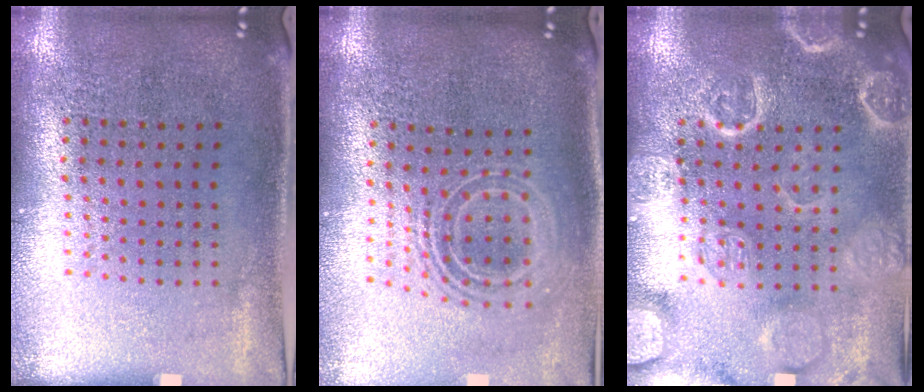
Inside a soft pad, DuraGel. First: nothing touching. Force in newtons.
{"total": 2.0, "press": 1.5, "slide": 1.4}
{"total": 5.5, "press": 5.4, "slide": 0.8}